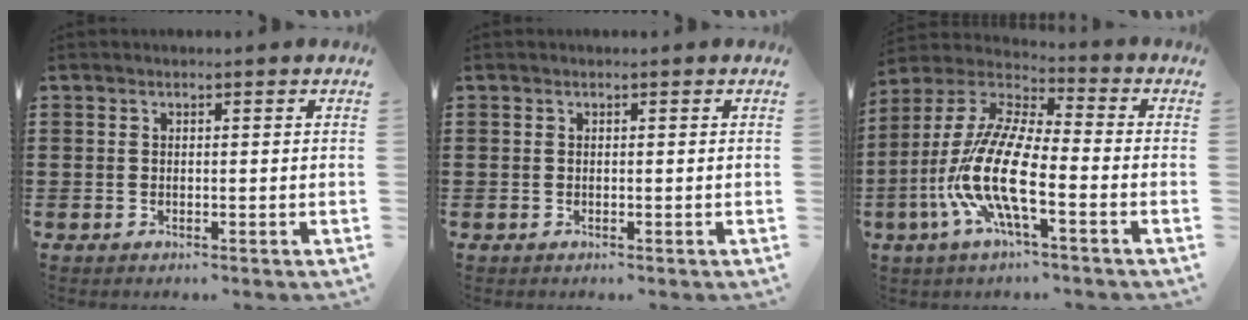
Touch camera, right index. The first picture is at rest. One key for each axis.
{"total": 0.0}
{"total": 12.9, "fx": -4.8, "fy": 3.5, "fz": 11.5, "tx": -0.283, "ty": -0.020, "tz": -0.105}